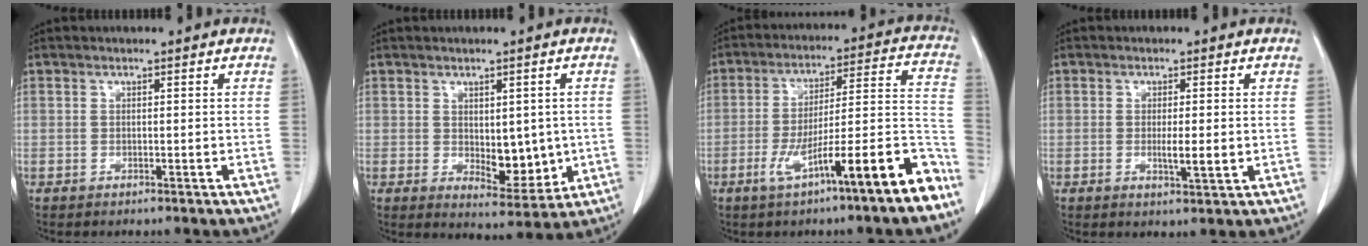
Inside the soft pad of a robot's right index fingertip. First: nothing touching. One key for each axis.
{"total": 6.8, "fx": -0.4, "fy": 3.5, "fz": 5.9, "tx": -0.070, "ty": -0.006, "tz": 0.010}
{"total": 16.3, "fx": -9.3, "fy": 0.7, "fz": 13.4, "tx": -0.173, "ty": 0.013, "tz": -0.141}
{"total": 3.1, "fx": -0.4, "fy": 0.3, "fz": 3.1, "tx": -0.051, "ty": -0.005, "tz": -0.007}